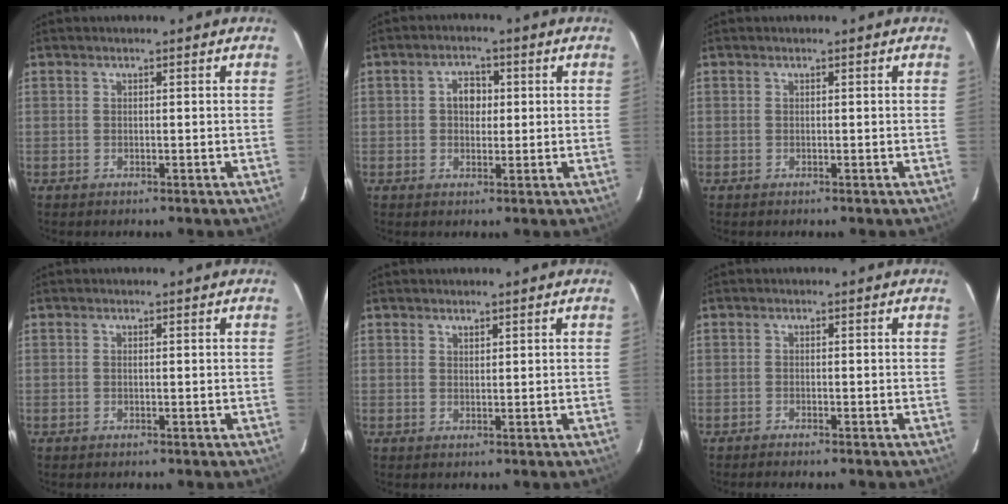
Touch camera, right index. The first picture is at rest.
{"total": 3.8, "force": [0.5, 2.9, 2.3], "torque": [-0.036, 0.013, 0.007]}
{"total": 0.0}
{"total": 0.0}
{"total": 0.9, "force": [0.8, 0.3, 0.2], "torque": [-0.004, 0.001, 0.016]}
{"total": 1.6, "force": [-1.4, 0.1, 0.7], "torque": [-0.022, -0.004, -0.027]}